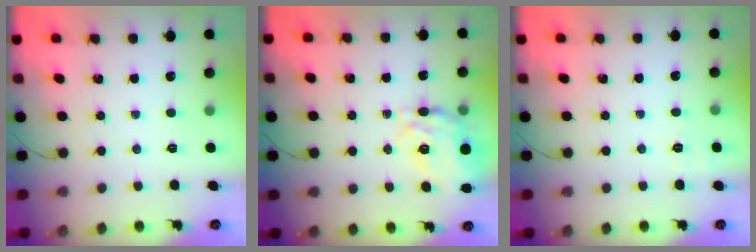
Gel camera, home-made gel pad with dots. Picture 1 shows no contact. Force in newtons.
{"total": 14.7, "press": 14.2, "slide": 3.8}
{"total": 2.1, "press": 1.2, "slide": 1.8}